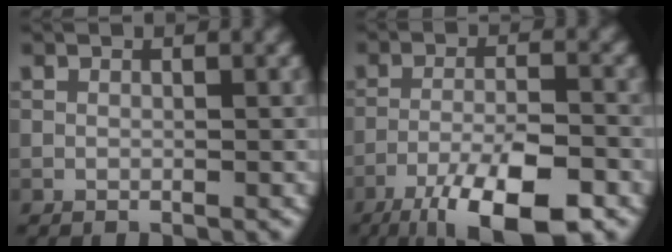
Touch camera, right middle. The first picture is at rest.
{"total": 10.1, "force": [-6.7, 2.6, 7.1], "torque": [-0.119, -0.004, -0.115]}